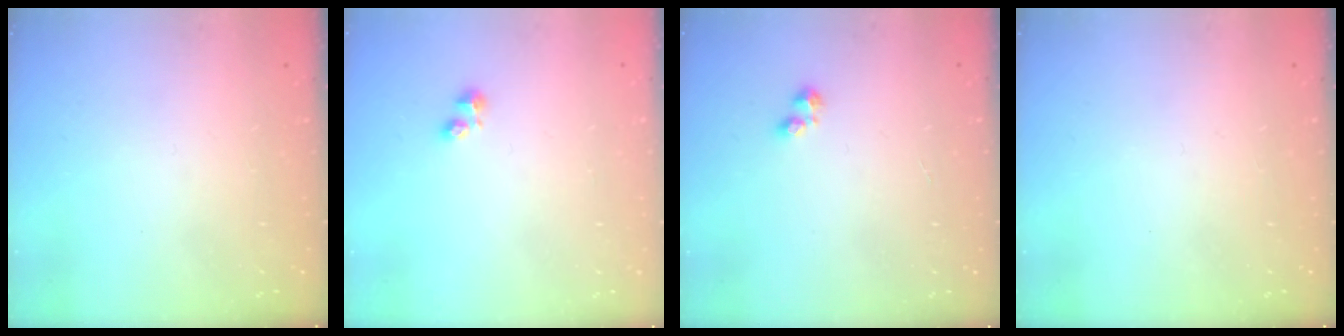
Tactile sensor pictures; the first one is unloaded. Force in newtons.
{"total": 2.1, "press": 2.1, "slide": 0.3}
{"total": 2.0, "press": 2.0, "slide": 0.2}
{"total": 0.0}